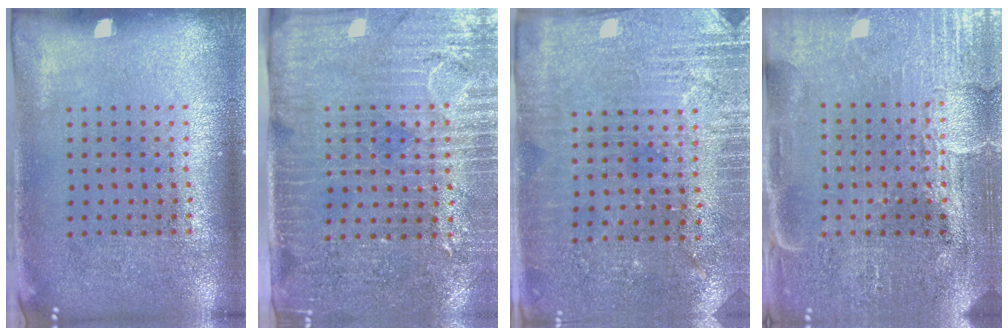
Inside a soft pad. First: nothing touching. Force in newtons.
{"total": 3.3, "press": 3.0, "slide": 1.5}
{"total": 2.8, "press": 2.8, "slide": 0.5}
{"total": 4.0, "press": 3.7, "slide": 1.5}